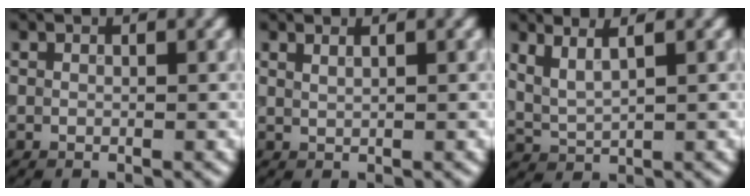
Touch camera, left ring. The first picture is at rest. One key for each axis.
{"total": 1.5, "fx": 1.0, "fy": 0.7, "fz": 0.9, "tx": -0.002, "ty": -0.003, "tz": 0.006}
{"total": 2.5, "fx": 1.6, "fy": 0.6, "fz": 1.9, "tx": -0.042, "ty": 0.000, "tz": 0.040}